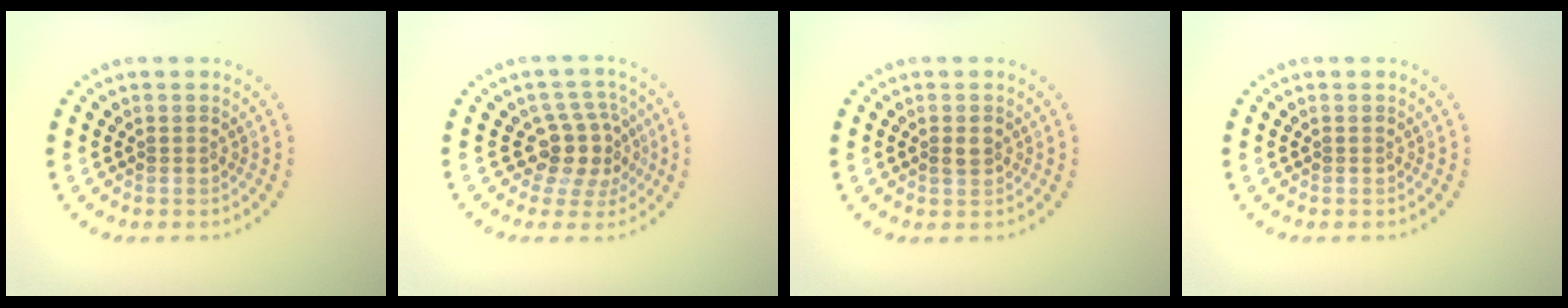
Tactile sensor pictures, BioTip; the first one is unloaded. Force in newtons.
{"total": 3.7, "press": 2.9, "slide": 2.3}
{"total": 1.1, "press": 1.1, "slide": 0.1}
{"total": 0.0}